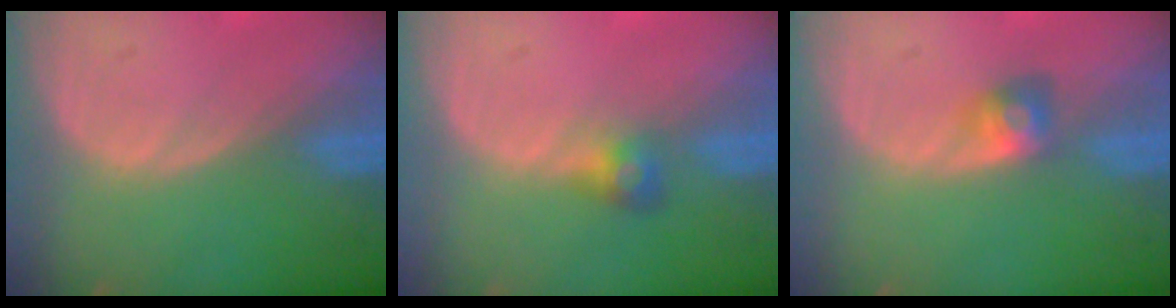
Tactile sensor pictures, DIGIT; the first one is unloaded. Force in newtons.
{"total": 2.7, "press": 2.6, "slide": 0.8}
{"total": 2.8, "press": 2.6, "slide": 1.1}